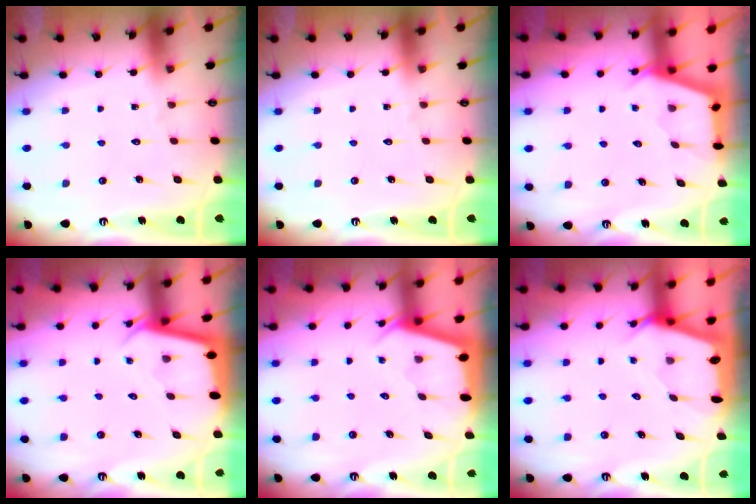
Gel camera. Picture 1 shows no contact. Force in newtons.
{"total": 0.0}
{"total": 2.9, "press": 2.8, "slide": 0.3}
{"total": 2.4, "press": 2.4, "slide": 0.1}
{"total": 2.3, "press": 2.3, "slide": 0.3}
{"total": 2.4, "press": 2.4, "slide": 0.3}